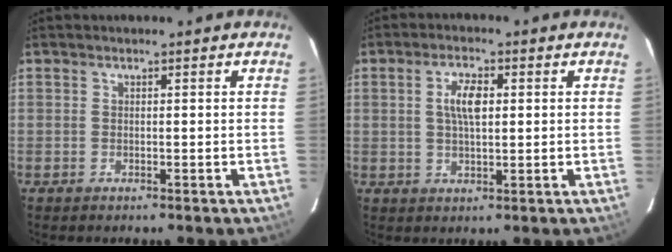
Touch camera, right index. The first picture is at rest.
{"total": 4.9, "force": [1.0, 2.0, 4.4], "torque": [-0.081, 0.008, 0.019]}